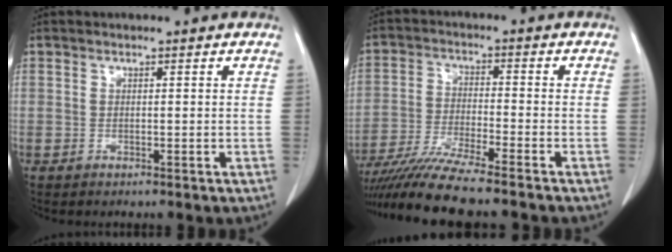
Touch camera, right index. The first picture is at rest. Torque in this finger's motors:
{"motor_torque": [1.03, -1.11, 0.81, 0.21]}